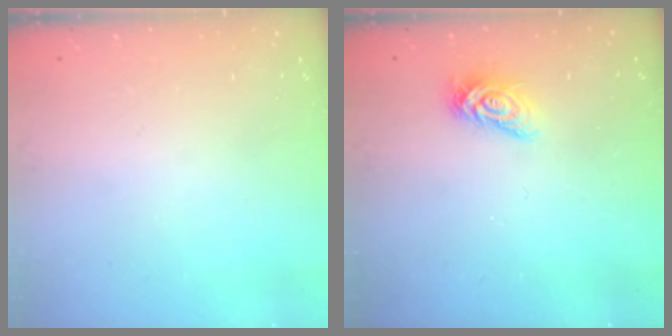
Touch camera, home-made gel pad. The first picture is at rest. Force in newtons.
{"total": 7.9, "press": 7.9, "slide": 0.3}